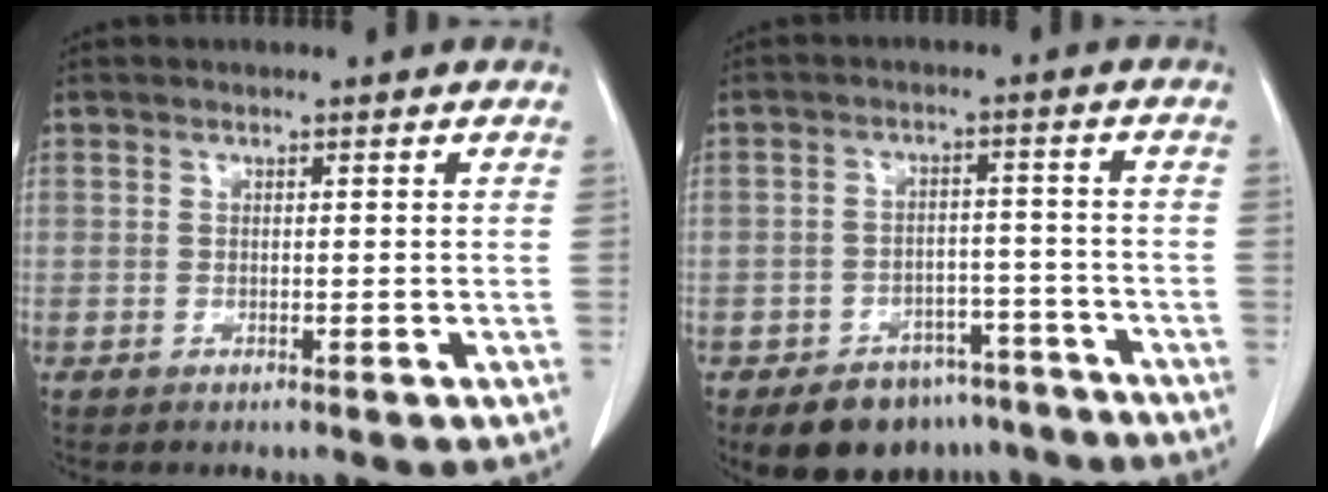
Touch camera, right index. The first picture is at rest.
{"total": 10.3, "force": [-7.7, 6.0, 3.2], "torque": [-0.035, 0.019, -0.107]}